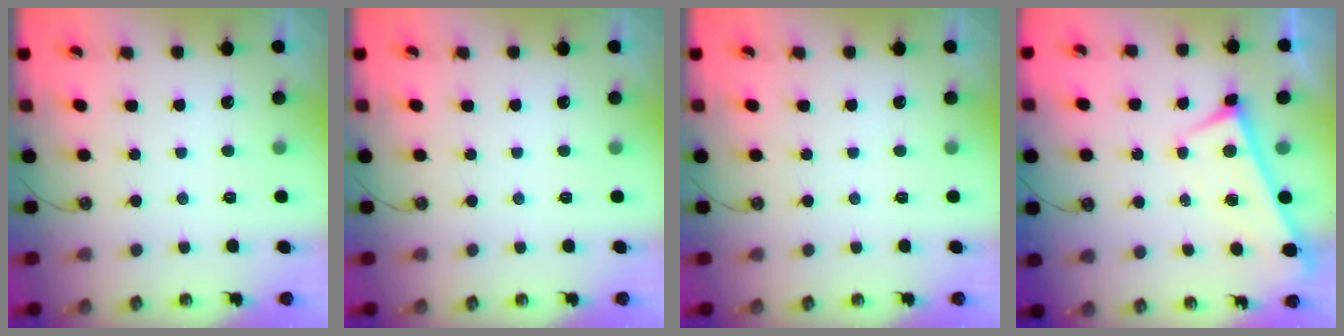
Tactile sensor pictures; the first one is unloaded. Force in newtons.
{"total": 0.0}
{"total": 0.0}
{"total": 0.0}